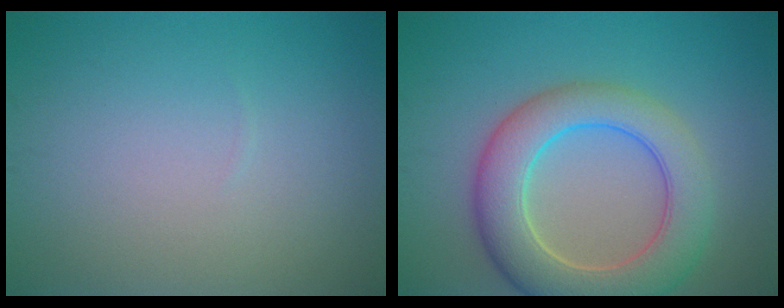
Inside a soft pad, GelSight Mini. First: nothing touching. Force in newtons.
{"total": 8.0, "press": 7.9, "slide": 0.6}